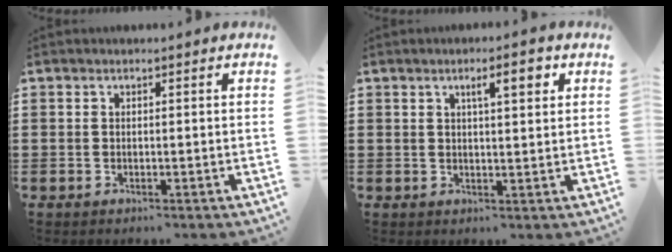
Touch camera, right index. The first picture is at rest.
{"total": 4.1, "force": [1.7, 0.8, 3.7], "torque": [-0.060, 0.001, 0.022]}